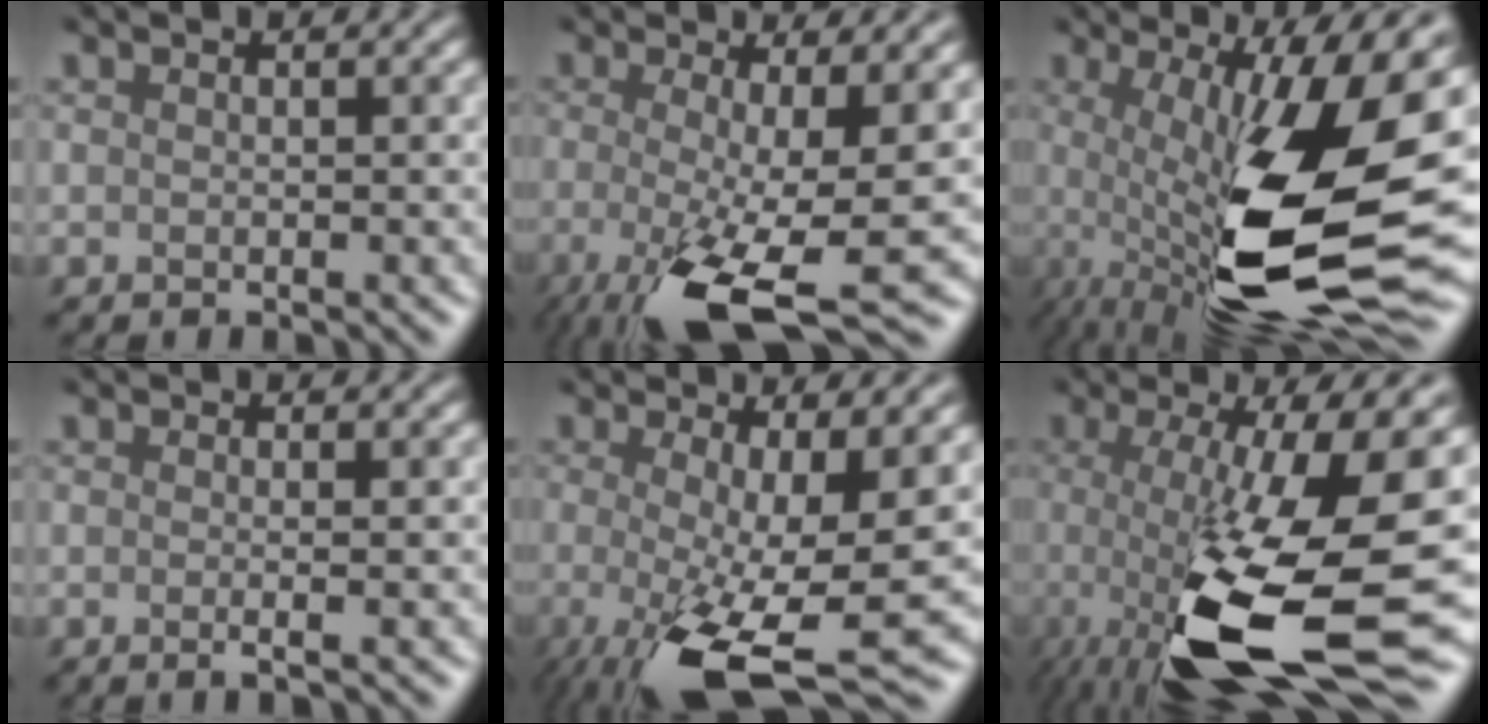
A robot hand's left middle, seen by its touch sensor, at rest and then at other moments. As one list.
[{"total": 9.2, "force": [-4.4, 1.7, 7.9], "torque": [-0.159, -0.030, -0.057]}, {"total": 15.5, "force": [-2.1, 4.6, 14.7], "torque": [-0.270, -0.015, -0.022]}, {"total": 1.0, "force": [-0.2, 0.3, 1.0], "torque": [-0.005, -0.003, -0.009]}, {"total": 9.6, "force": [-3.7, 2.1, 8.6], "torque": [-0.169, -0.038, -0.040]}, {"total": 14.1, "force": [-3.2, 3.6, 13.3], "torque": [-0.262, -0.020, -0.028]}]